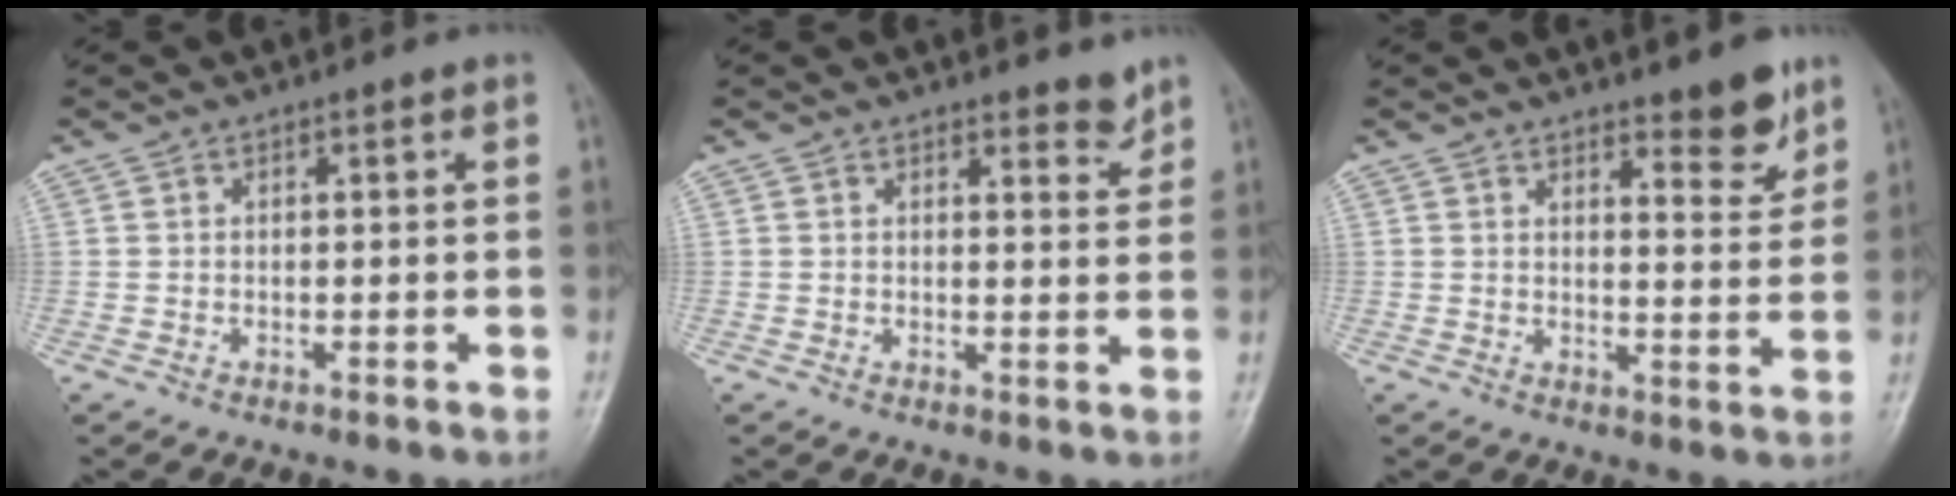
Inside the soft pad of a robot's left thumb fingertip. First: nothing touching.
{"total": 2.9, "force": [2.6, 0.9, 1.0], "torque": [0.001, -0.022, 0.034]}
{"total": 6.1, "force": [4.6, 1.7, 3.6], "torque": [-0.031, -0.038, 0.062]}